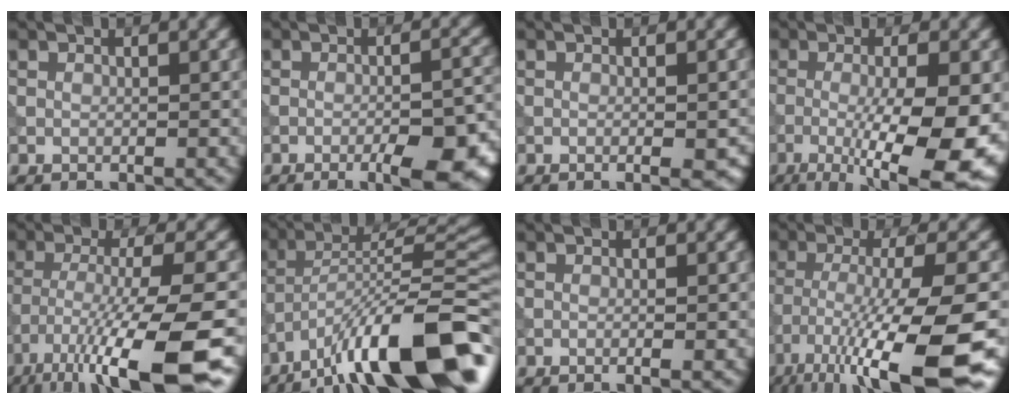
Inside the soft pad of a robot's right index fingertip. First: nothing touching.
{"total": 8.0, "force": [-3.7, 2.3, 6.7], "torque": [-0.094, -0.003, -0.044]}
{"total": 2.4, "force": [-0.7, 0.5, 2.2], "torque": [-0.031, -0.003, -0.006]}
{"total": 11.7, "force": [-2.9, 3.0, 10.9], "torque": [-0.169, -0.020, -0.038]}
{"total": 12.5, "force": [-7.4, 2.0, 9.9], "torque": [-0.162, -0.007, -0.126]}
{"total": 16.0, "force": [-9.8, 4.4, 11.8], "torque": [-0.192, 0.017, -0.169]}
{"total": 0.9, "force": [-0.2, 0.1, 0.9], "torque": [-0.011, -0.001, -0.006]}
{"total": 13.5, "force": [-7.6, 2.5, 10.9], "torque": [-0.188, -0.011, -0.127]}